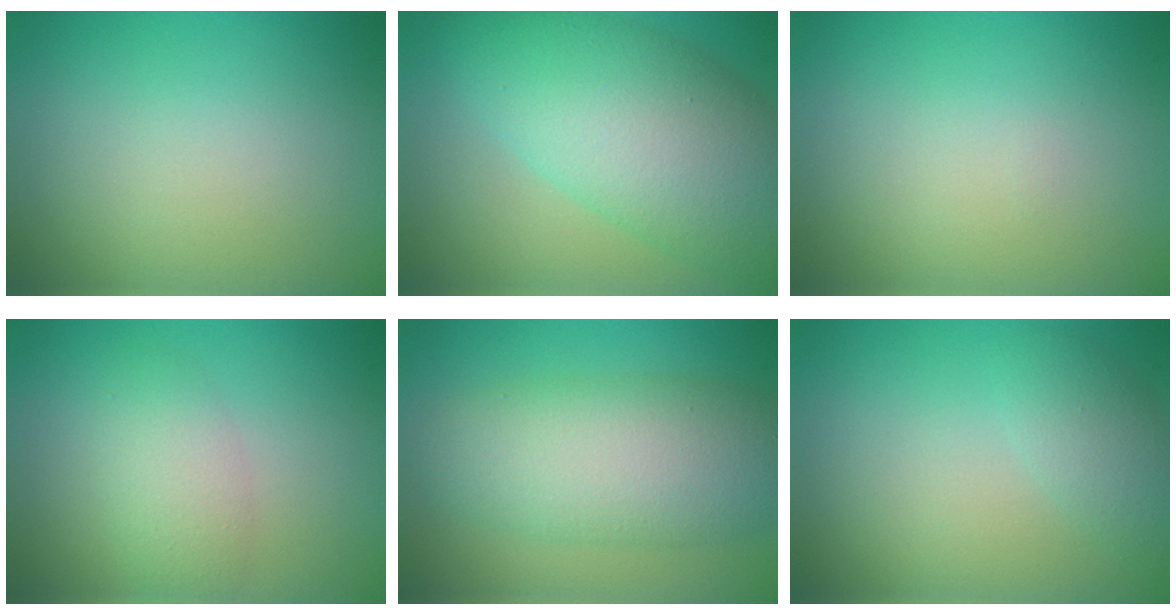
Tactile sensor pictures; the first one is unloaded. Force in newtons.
{"total": 10.0, "press": 10.0, "slide": 0.4}
{"total": 0.0}
{"total": 2.7, "press": 2.7, "slide": 0.2}
{"total": 7.8, "press": 7.8, "slide": 0.2}
{"total": 2.3, "press": 2.3, "slide": 0.1}